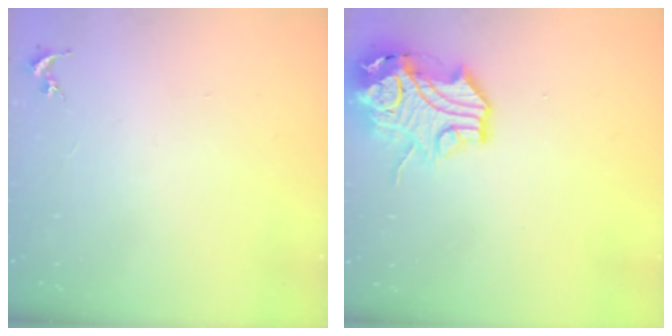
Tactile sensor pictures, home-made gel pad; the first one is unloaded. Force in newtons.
{"total": 15.4, "press": 15.3, "slide": 2.0}